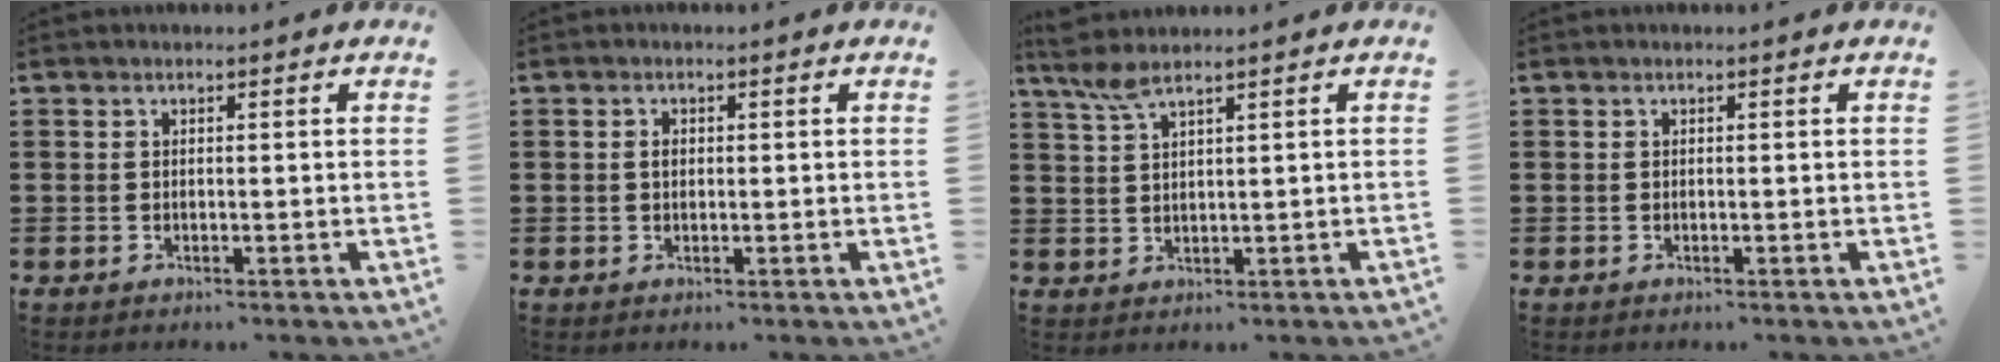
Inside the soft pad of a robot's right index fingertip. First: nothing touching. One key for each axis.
{"total": 1.1, "fx": 0.2, "fy": 0.7, "fz": 0.8, "tx": -0.018, "ty": 0.003, "tz": 0.002}
{"total": 3.5, "fx": 2.4, "fy": 0.5, "fz": 2.4, "tx": -0.056, "ty": 0.002, "tz": 0.043}
{"total": 0.0}